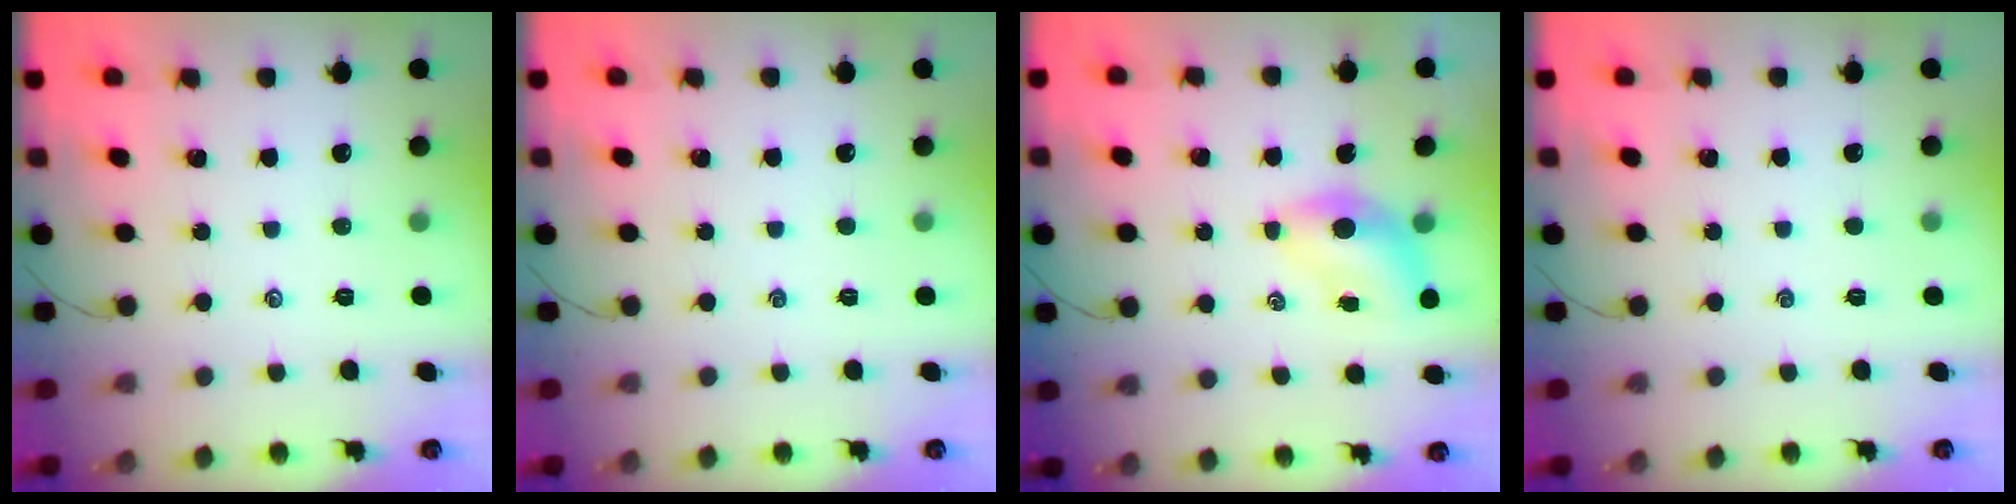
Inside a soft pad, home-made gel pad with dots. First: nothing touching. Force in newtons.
{"total": 0.0}
{"total": 5.5, "press": 5.3, "slide": 1.4}
{"total": 0.0}